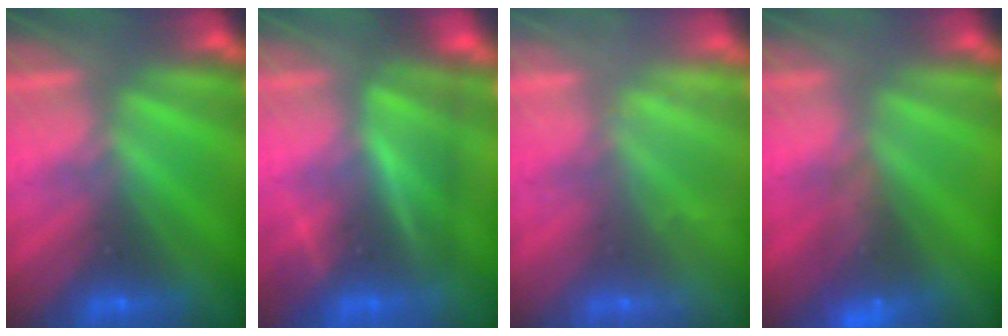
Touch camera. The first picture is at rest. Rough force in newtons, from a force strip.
{"total": 4.6}
{"total": 2.3}
{"total": 7.2}